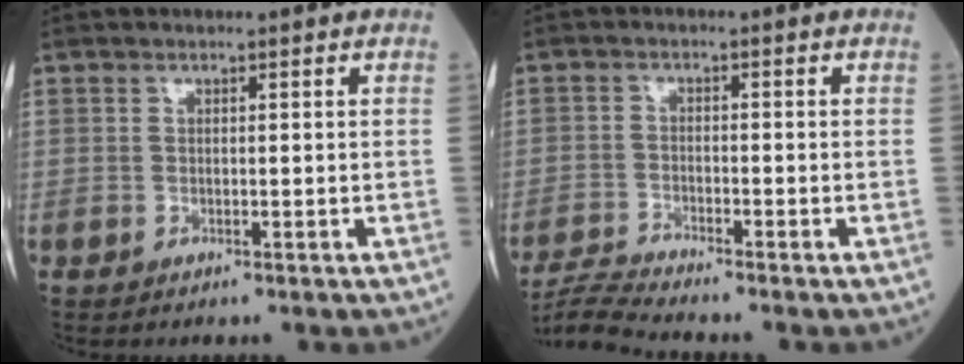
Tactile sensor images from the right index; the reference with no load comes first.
{"total": 5.1, "force": [-4.7, -2.0, 0.6], "torque": [-0.025, -0.018, -0.093]}